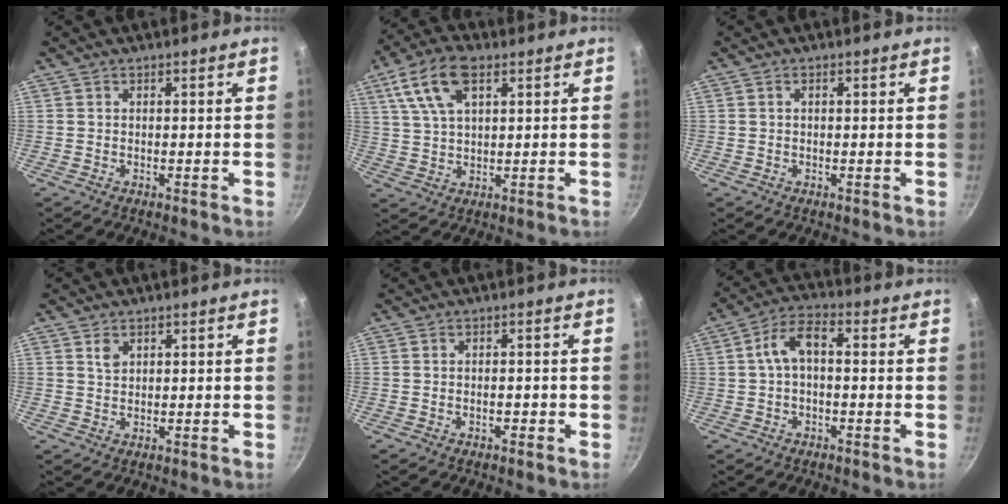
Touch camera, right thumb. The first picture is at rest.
{"total": 10.8, "force": [4.5, 5.4, 8.2], "torque": [-0.155, 0.006, 0.083]}
{"total": 0.7, "force": [0.2, 0.3, 0.6], "torque": [-0.011, 0.003, 0.005]}
{"total": 2.1, "force": [1.0, 1.4, 1.1], "torque": [-0.014, -0.003, 0.020]}
{"total": 1.4, "force": [-0.7, 0.8, 0.9], "torque": [-0.011, 0.007, -0.009]}
{"total": 6.6, "force": [0.2, 3.5, 5.6], "torque": [-0.103, 0.030, -0.002]}